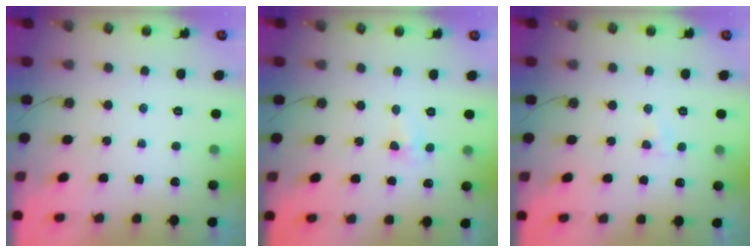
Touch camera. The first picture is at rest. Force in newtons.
{"total": 4.8, "press": 4.8, "slide": 0.6}
{"total": 2.5, "press": 2.5, "slide": 0.4}